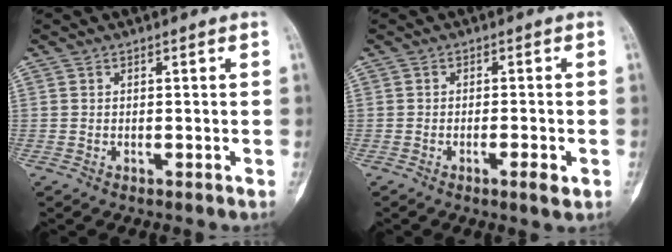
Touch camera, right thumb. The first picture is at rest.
{"total": 3.0, "force": [-1.4, 0.5, 2.6], "torque": [-0.041, -0.002, -0.023]}